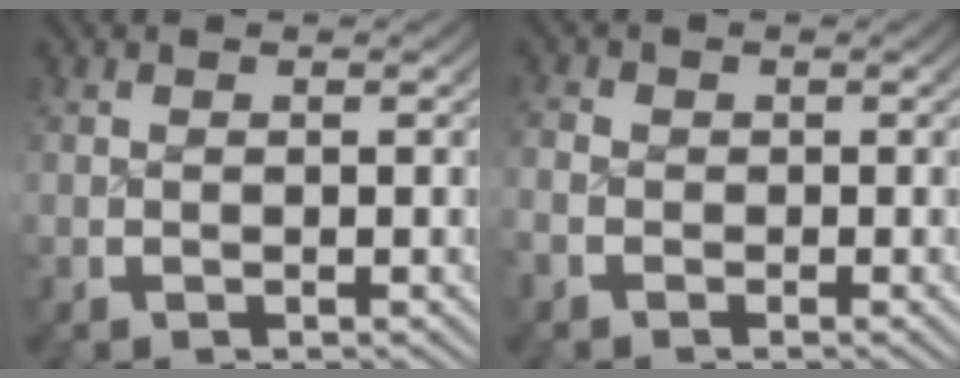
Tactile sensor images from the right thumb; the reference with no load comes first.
{"total": 1.6, "force": [-0.9, 1.3, 0.2], "torque": [-0.012, 0.002, -0.022]}